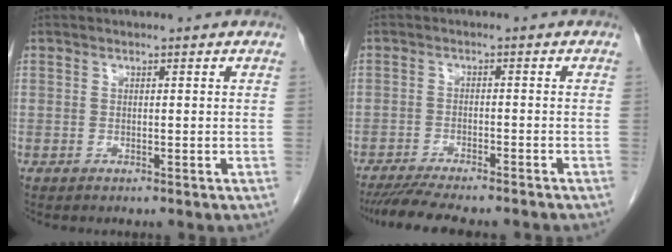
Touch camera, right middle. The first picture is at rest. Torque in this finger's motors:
{"motor_torque": [1.09, -1.05, 0.07, 0.06]}